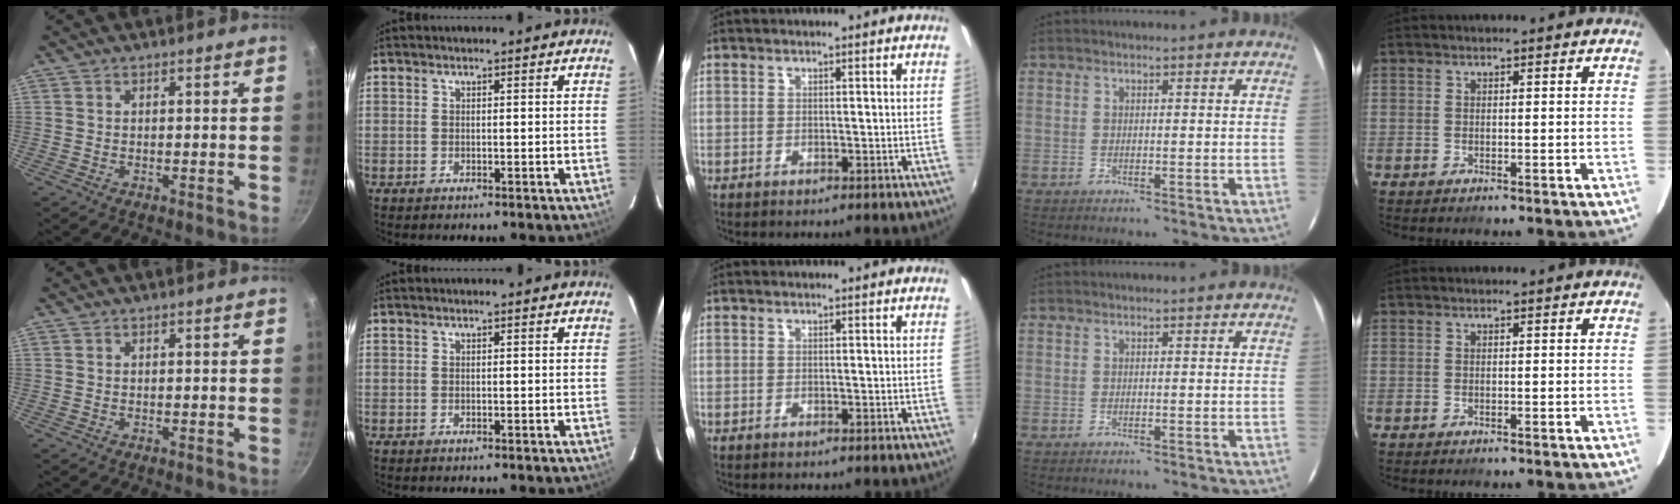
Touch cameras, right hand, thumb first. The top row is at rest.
{}